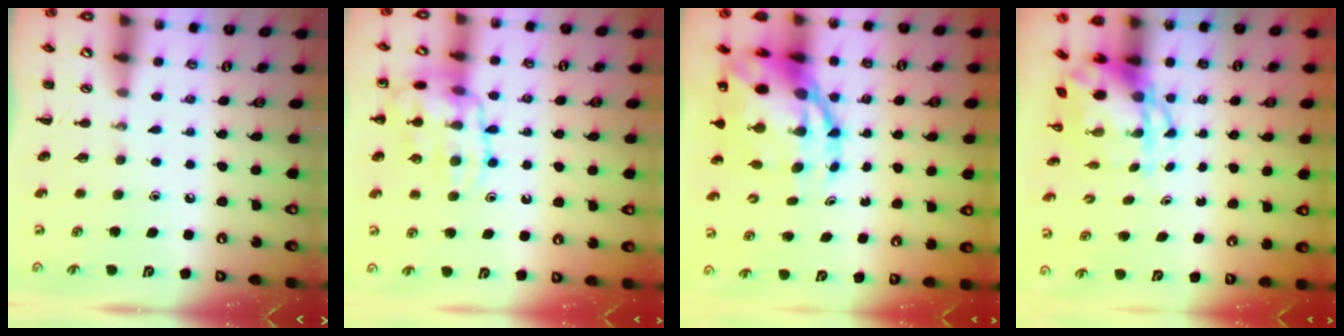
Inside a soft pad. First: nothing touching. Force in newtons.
{"total": 16.0, "press": 15.9, "slide": 1.3}
{"total": 13.5, "press": 13.1, "slide": 3.2}
{"total": 4.4, "press": 4.3, "slide": 1.1}